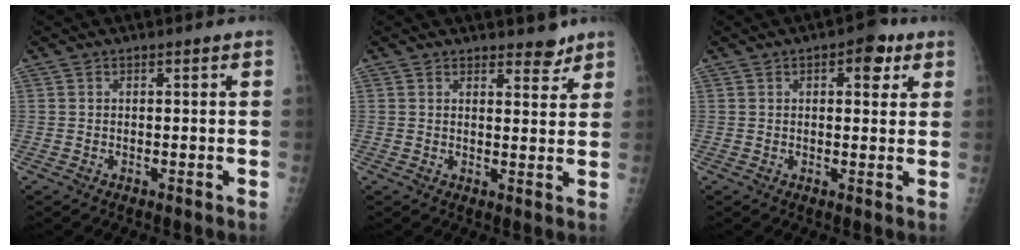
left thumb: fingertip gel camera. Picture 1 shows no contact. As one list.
[{"total": 3.5, "force": [3.0, 1.5, 1.2], "torque": [0.002, -0.022, 0.041]}, {"total": 5.6, "force": [2.6, 3.0, 4.0], "torque": [-0.027, -0.004, 0.026]}]